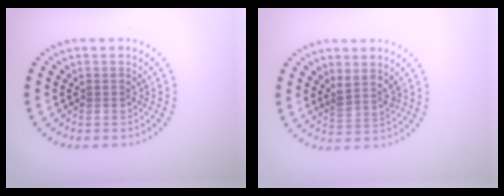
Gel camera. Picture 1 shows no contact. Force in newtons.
{"total": 1.9, "press": 1.5, "slide": 1.1}